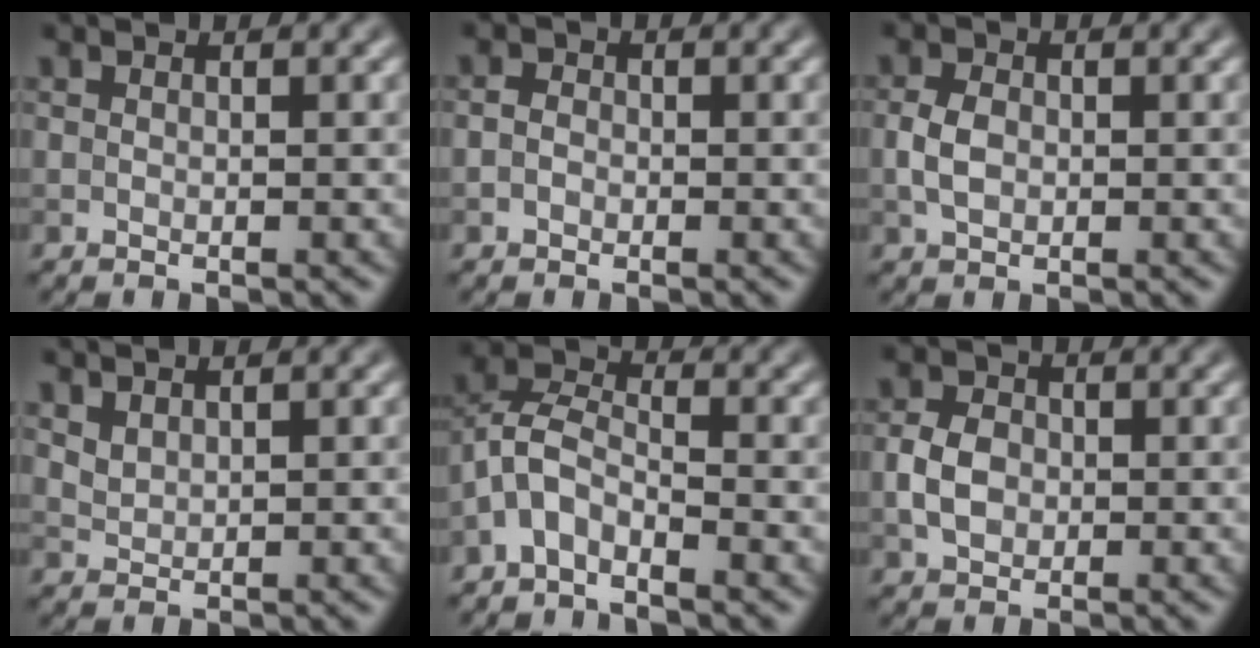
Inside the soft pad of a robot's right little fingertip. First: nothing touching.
{"total": 0.9, "force": [-0.2, 0.7, 0.4], "torque": [-0.010, 0.001, -0.008]}
{"total": 2.2, "force": [-0.1, 1.5, 1.5], "torque": [-0.035, 0.003, -0.005]}
{"total": 1.4, "force": [1.2, 0.4, 0.4], "torque": [-0.016, 0.000, 0.031]}
{"total": 3.3, "force": [-2.3, 1.4, 1.9], "torque": [-0.038, 0.012, -0.056]}
{"total": 2.8, "force": [-0.3, 2.2, 1.8], "torque": [-0.039, 0.003, -0.012]}